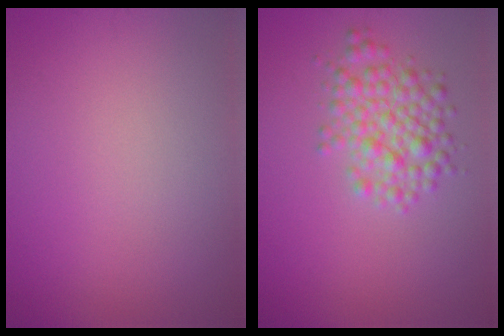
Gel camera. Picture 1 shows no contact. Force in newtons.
{"total": 3.9, "press": 3.9, "slide": 0.2}